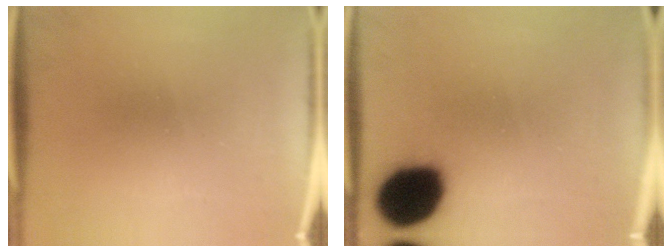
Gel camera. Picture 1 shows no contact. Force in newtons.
{"total": 17.1}